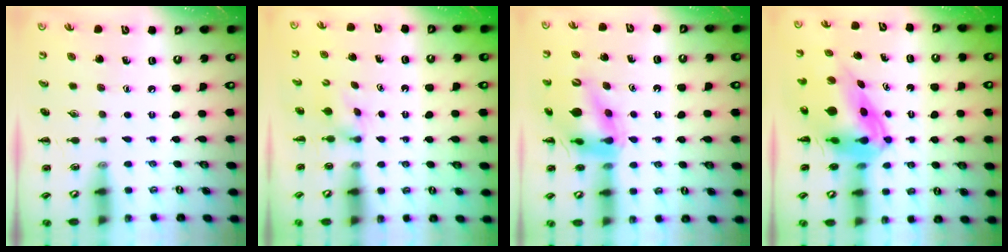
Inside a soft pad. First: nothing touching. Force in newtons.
{"total": 1.8, "press": 1.5, "slide": 0.9}
{"total": 13.8, "press": 13.3, "slide": 3.7}
{"total": 7.3, "press": 6.9, "slide": 2.3}